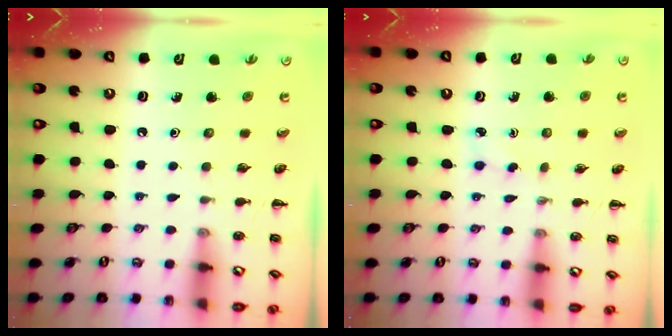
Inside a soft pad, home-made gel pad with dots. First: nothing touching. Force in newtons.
{"total": 2.8, "press": 2.7, "slide": 0.8}